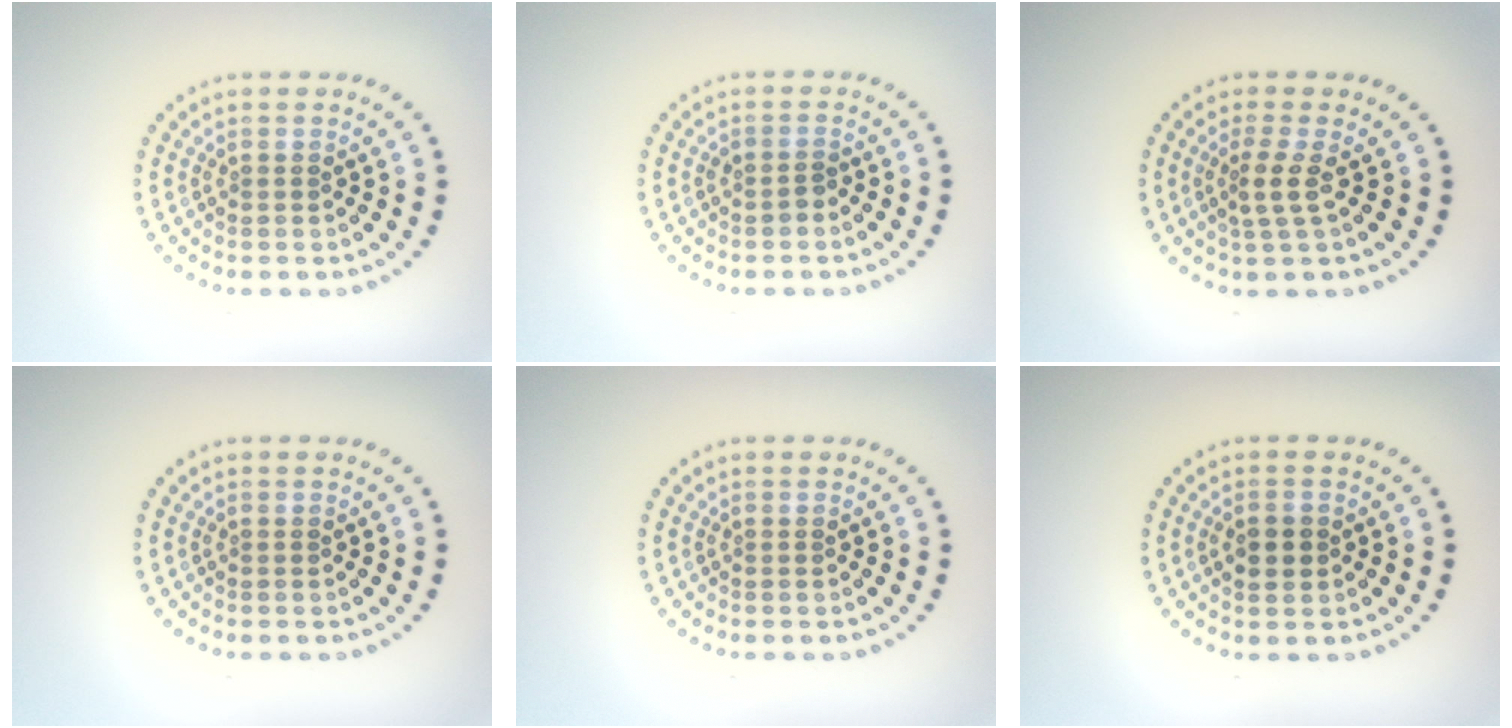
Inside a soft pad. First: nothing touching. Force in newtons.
{"total": 0.9, "press": 0.8, "slide": 0.4}
{"total": 2.1, "press": 1.5, "slide": 1.5}
{"total": 0.0}
{"total": 0.0}
{"total": 2.4, "press": 2.4, "slide": 0.1}